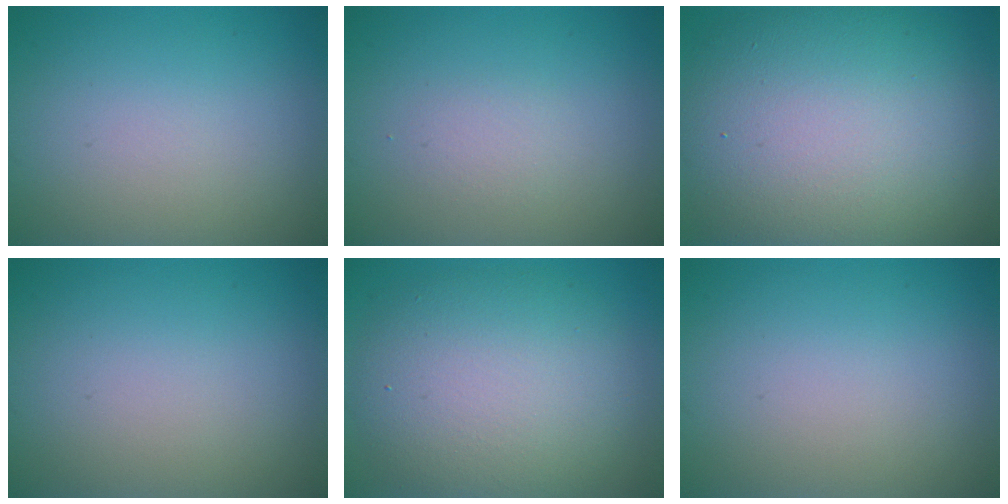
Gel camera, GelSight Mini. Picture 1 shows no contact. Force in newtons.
{"total": 1.1, "press": 1.1, "slide": 0.0}
{"total": 14.0, "press": 14.0, "slide": 1.2}
{"total": 0.0}
{"total": 8.5, "press": 8.5, "slide": 0.8}
{"total": 0.0}